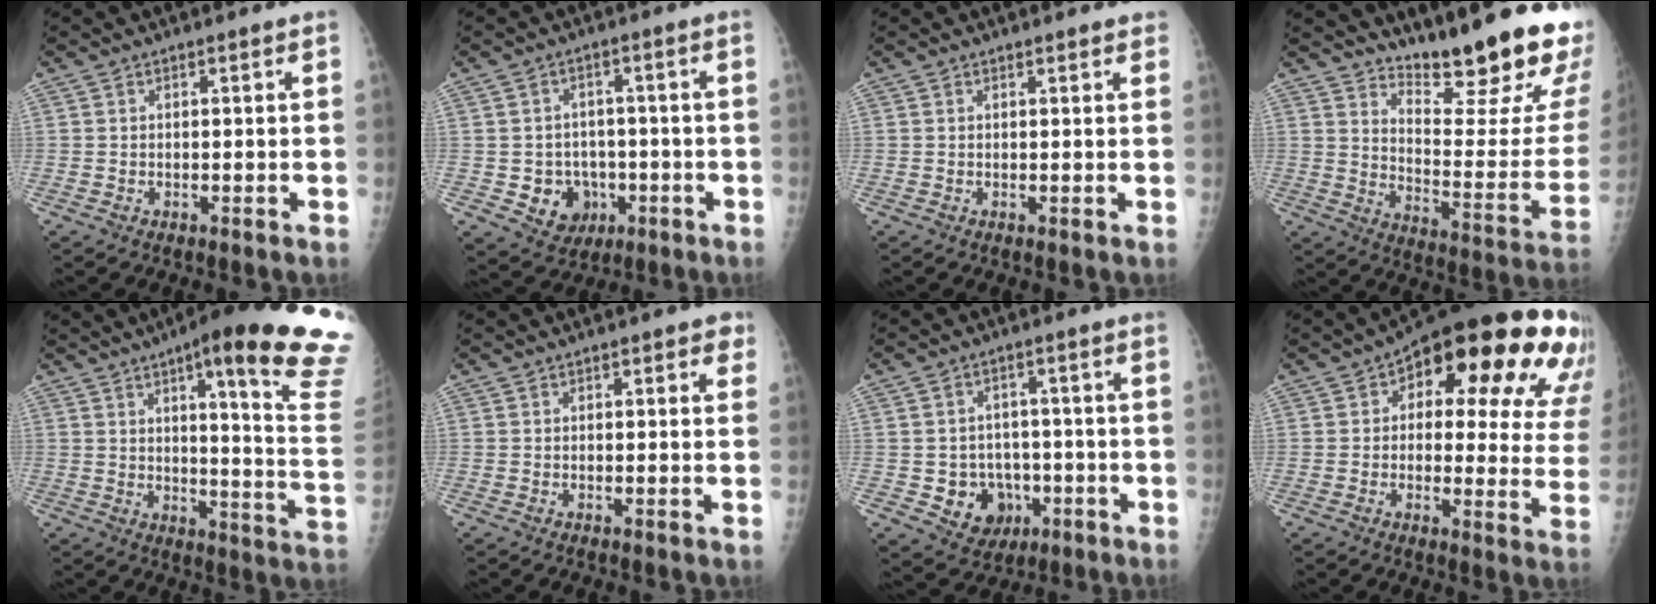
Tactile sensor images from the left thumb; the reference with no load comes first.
{"total": 7.8, "force": [-2.1, 6.9, 3.1], "torque": [-0.015, 0.014, -0.021]}
{"total": 1.5, "force": [1.3, 0.5, 0.7], "torque": [-0.002, 0.001, 0.013]}
{"total": 23.9, "force": [17.5, 5.0, 15.5], "torque": [-0.195, -0.137, 0.245]}
{"total": 26.3, "force": [16.7, 3.7, 19.9], "torque": [-0.209, -0.079, 0.208]}
{"total": 2.8, "force": [1.2, 1.4, 2.1], "torque": [-0.011, 0.001, 0.009]}
{"total": 8.6, "force": [-2.3, 7.5, 3.5], "torque": [-0.020, 0.016, -0.024]}
{"total": 25.1, "force": [11.3, 11.0, 19.6], "torque": [-0.208, 0.005, 0.137]}